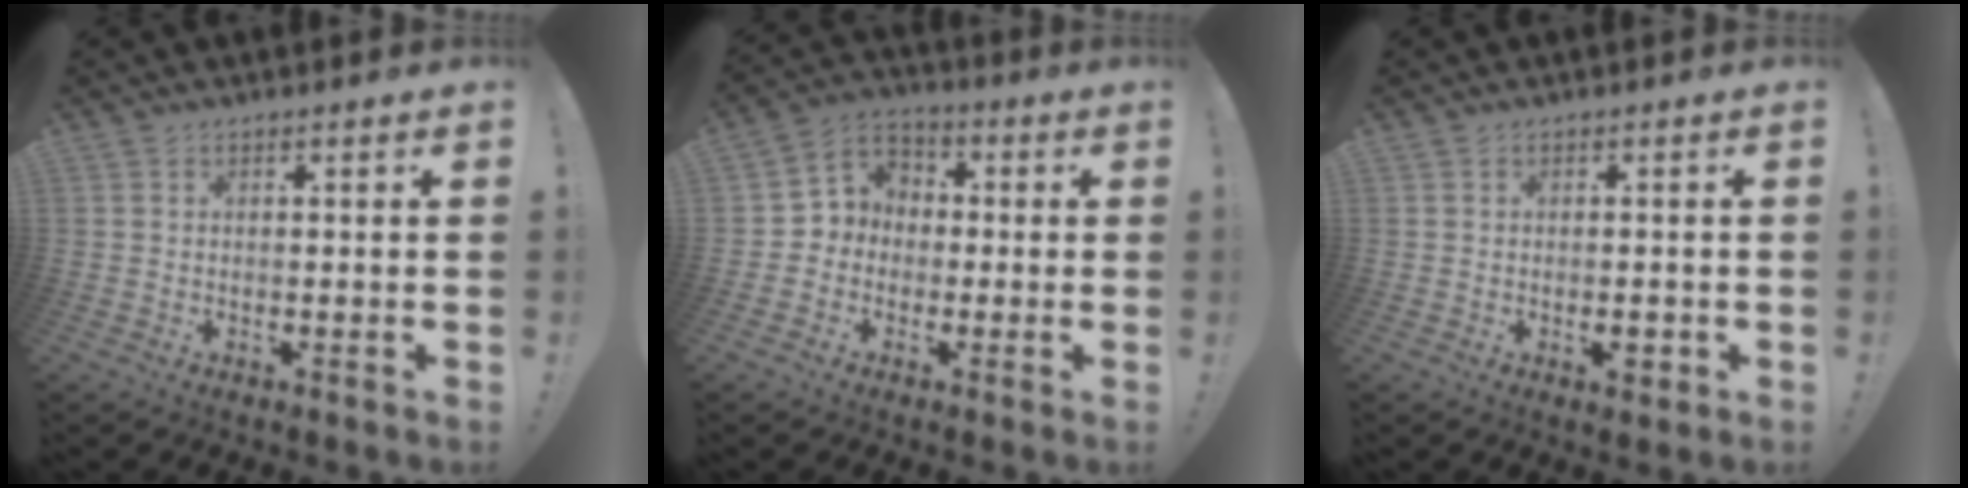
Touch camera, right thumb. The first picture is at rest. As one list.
[{"total": 6.7, "force": [-1.7, 6.4, 1.2], "torque": [-0.010, 0.019, -0.025]}, {"total": 2.2, "force": [-0.8, 1.1, 1.7], "torque": [-0.020, 0.001, -0.014]}]